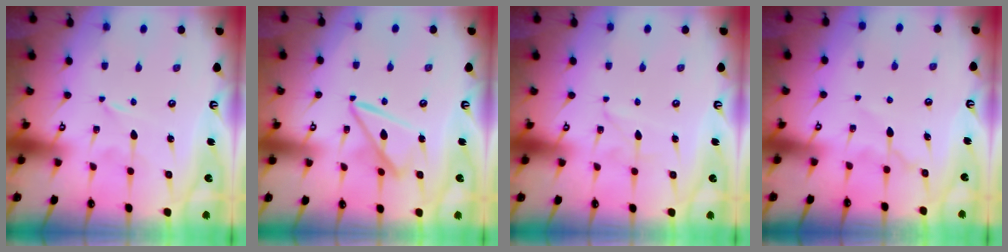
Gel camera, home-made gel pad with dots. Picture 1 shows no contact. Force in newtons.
{"total": 12.2, "press": 12.1, "slide": 1.1}
{"total": 1.7, "press": 1.7, "slide": 0.2}
{"total": 5.9, "press": 5.8, "slide": 0.8}